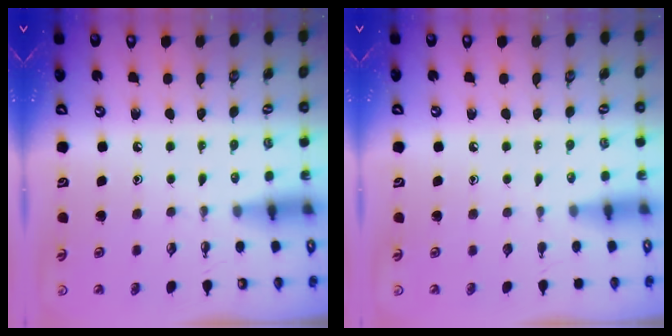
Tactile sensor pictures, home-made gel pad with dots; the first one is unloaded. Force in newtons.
{"total": 0.0}